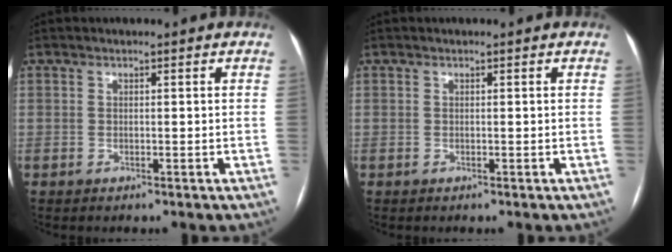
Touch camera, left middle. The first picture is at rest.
{"total": 0.0}